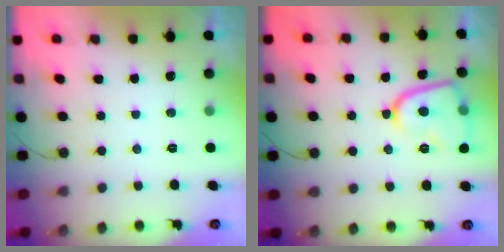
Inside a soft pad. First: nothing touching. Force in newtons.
{"total": 12.4, "press": 12.3, "slide": 1.2}